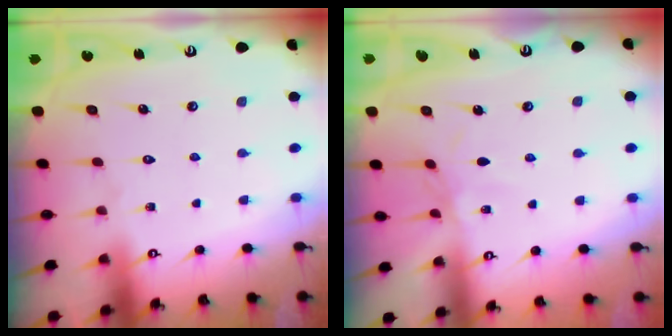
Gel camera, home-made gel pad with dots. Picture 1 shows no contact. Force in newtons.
{"total": 3.3, "press": 3.2, "slide": 0.5}